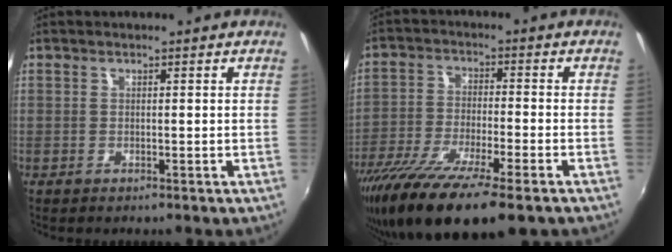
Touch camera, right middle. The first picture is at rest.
{"total": 17.3, "force": [-12.4, 3.3, 11.7], "torque": [-0.233, -0.055, -0.218]}